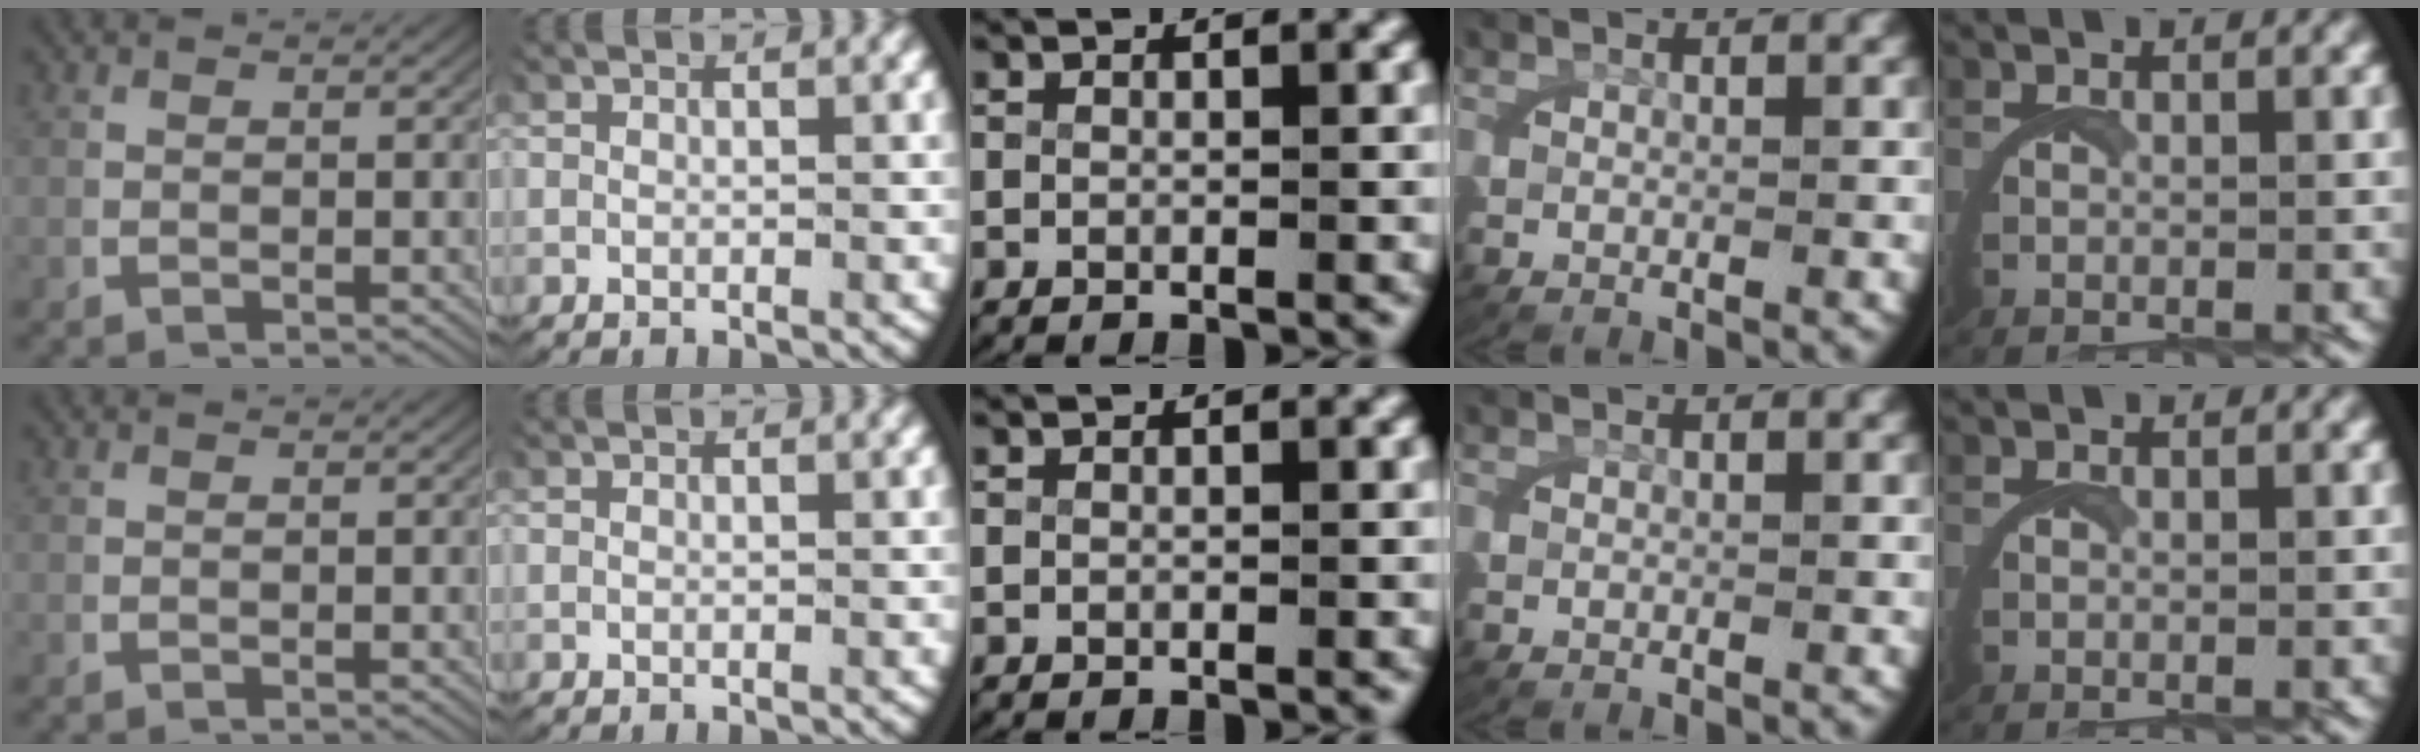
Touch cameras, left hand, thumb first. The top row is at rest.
{}